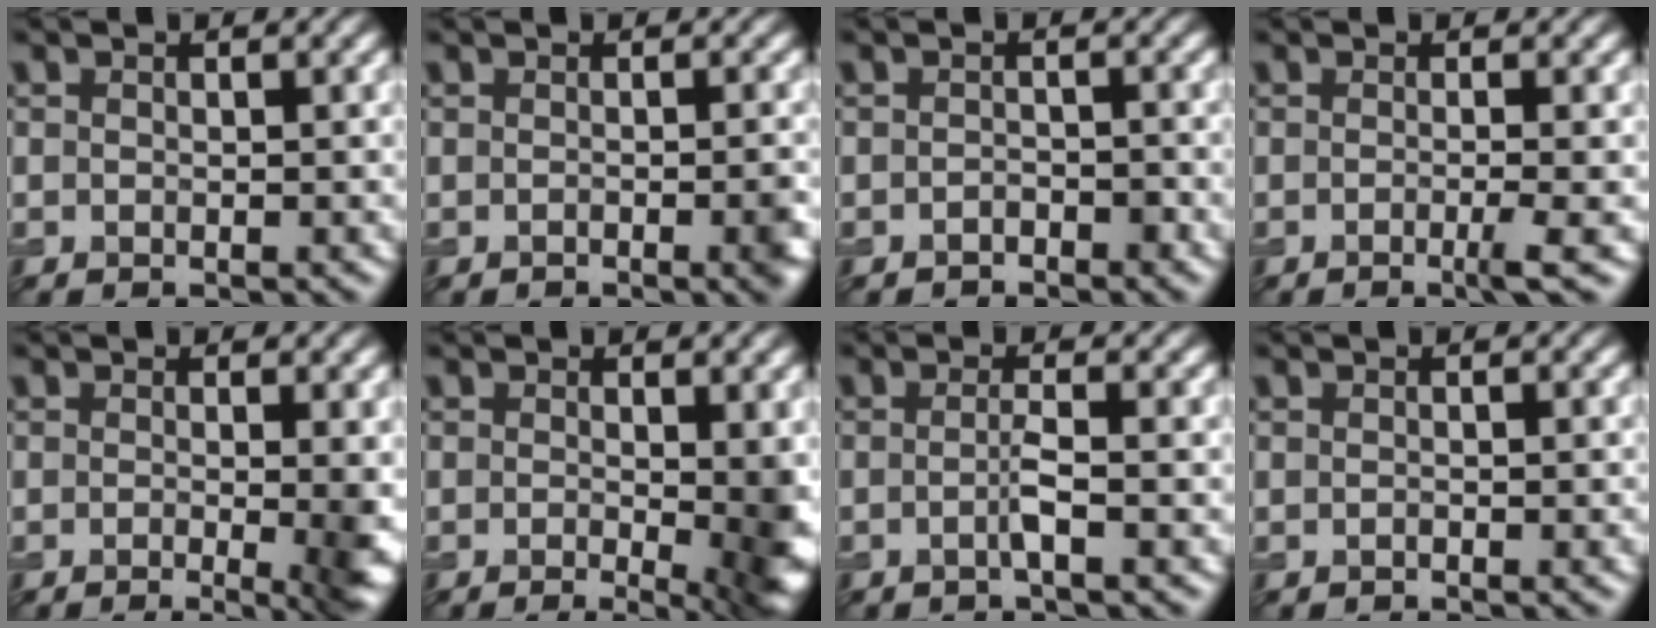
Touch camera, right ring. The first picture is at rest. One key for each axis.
{"total": 2.2, "fx": -0.8, "fy": 0.6, "fz": 1.9, "tx": -0.021, "ty": 0.000, "tz": -0.013}
{"total": 1.0, "fx": -0.9, "fy": 0.4, "fz": 0.3, "tx": -0.005, "ty": 0.004, "tz": -0.016}
{"total": 2.1, "fx": -0.5, "fy": 0.4, "fz": 2.0, "tx": -0.027, "ty": -0.006, "tz": -0.017}
{"total": 5.8, "fx": -0.8, "fy": 1.9, "fz": 5.5, "tx": -0.053, "ty": -0.008, "tz": -0.009}
{"total": 7.0, "fx": -0.8, "fy": 2.0, "fz": 6.7, "tx": -0.069, "ty": -0.010, "tz": -0.007}
{"total": 1.7, "fx": -0.4, "fy": 0.1, "fz": 1.6, "tx": -0.032, "ty": 0.001, "tz": -0.011}
{"total": 0.7, "fx": -0.3, "fy": 0.2, "fz": 0.5, "tx": -0.009, "ty": 0.001, "tz": -0.006}